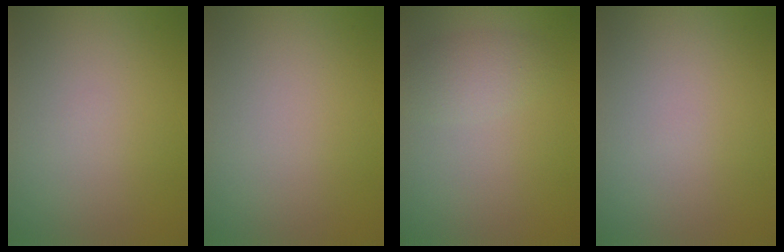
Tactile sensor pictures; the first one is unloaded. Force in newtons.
{"total": 0.0}
{"total": 2.6, "press": 2.6, "slide": 0.1}
{"total": 0.0}